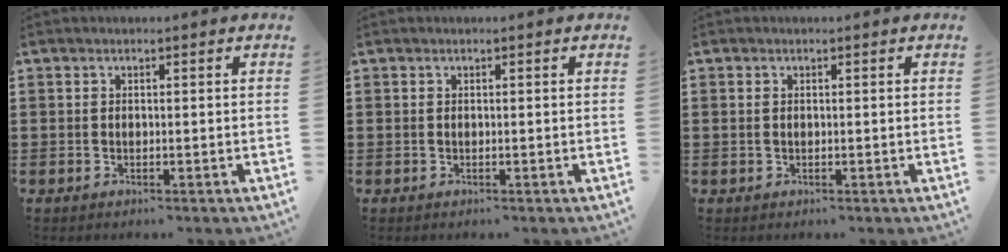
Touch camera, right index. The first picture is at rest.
{"total": 0.0}
{"total": 0.7, "force": [0.1, 0.4, 0.5], "torque": [-0.012, 0.003, 0.002]}